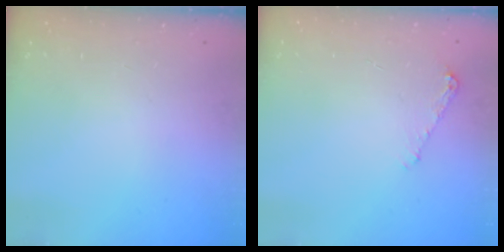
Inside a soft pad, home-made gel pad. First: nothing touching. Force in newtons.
{"total": 5.3, "press": 5.2, "slide": 0.6}